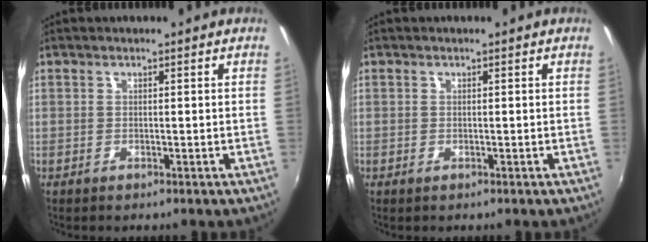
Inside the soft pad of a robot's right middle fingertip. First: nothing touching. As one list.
[{"total": 0.0}]